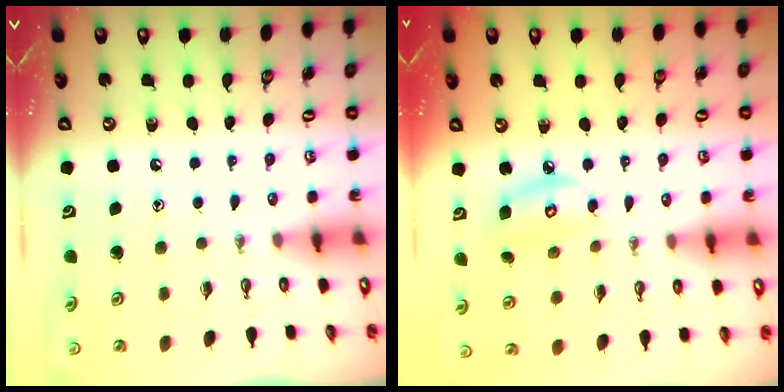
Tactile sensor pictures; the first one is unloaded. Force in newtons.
{"total": 6.6, "press": 6.6, "slide": 0.3}